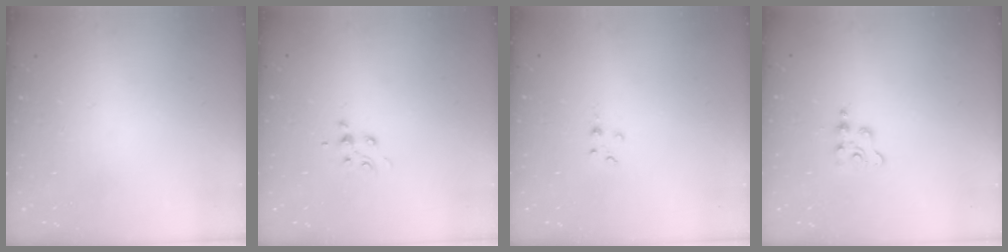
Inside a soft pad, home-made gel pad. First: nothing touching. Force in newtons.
{"total": 4.6, "press": 4.4, "slide": 1.3}
{"total": 1.0, "press": 1.0, "slide": 0.1}
{"total": 2.2, "press": 2.2, "slide": 0.4}